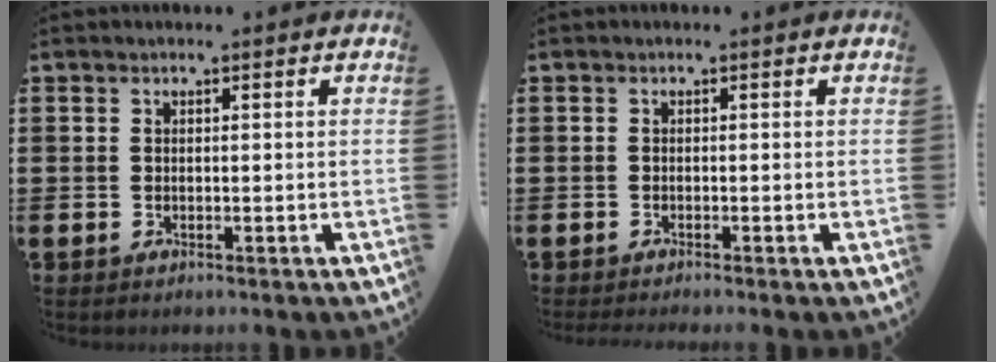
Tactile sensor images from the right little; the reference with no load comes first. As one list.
[{"total": 0.7, "force": [-0.7, -0.1, 0.3], "torque": [-0.003, -0.004, -0.013]}]